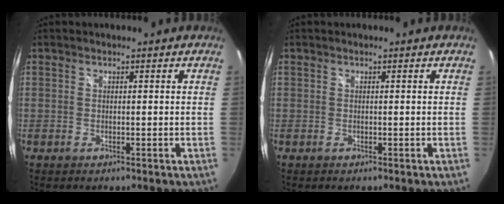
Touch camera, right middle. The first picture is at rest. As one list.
[{"total": 0.0}]